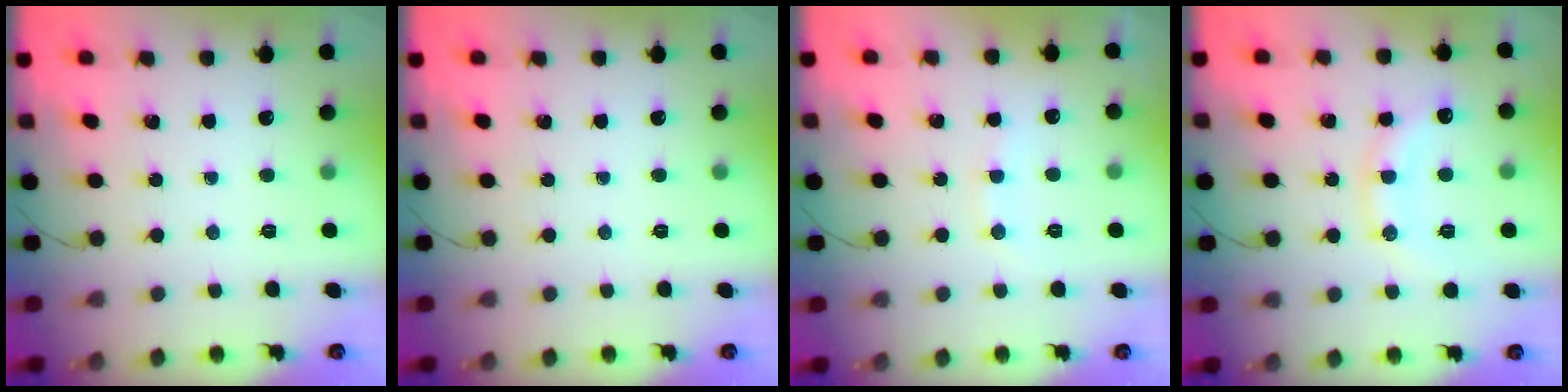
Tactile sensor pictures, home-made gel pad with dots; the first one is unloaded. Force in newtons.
{"total": 0.0}
{"total": 6.8, "press": 6.7, "slide": 1.4}
{"total": 12.6, "press": 12.6, "slide": 0.5}